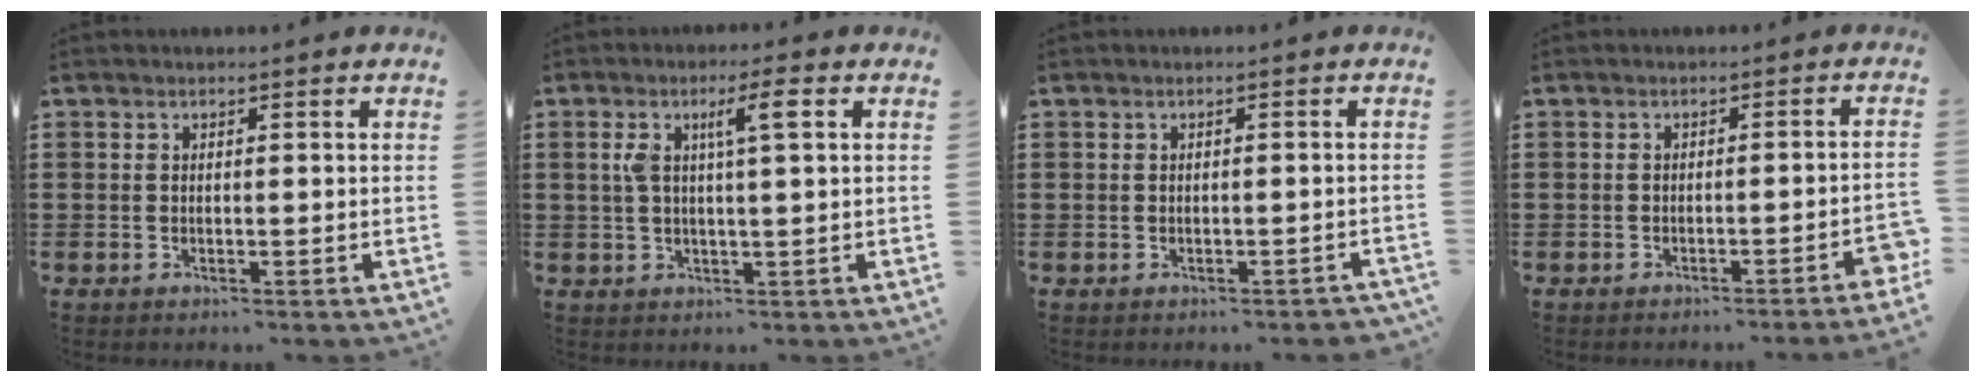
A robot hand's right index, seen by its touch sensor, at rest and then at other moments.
{"total": 5.5, "force": [1.7, 0.8, 5.1], "torque": [-0.095, 0.003, 0.022]}
{"total": 0.6, "force": [-0.5, 0.3, 0.2], "torque": [-0.006, -0.002, -0.010]}
{"total": 2.2, "force": [-1.5, -0.3, 1.5], "torque": [-0.024, -0.003, -0.029]}